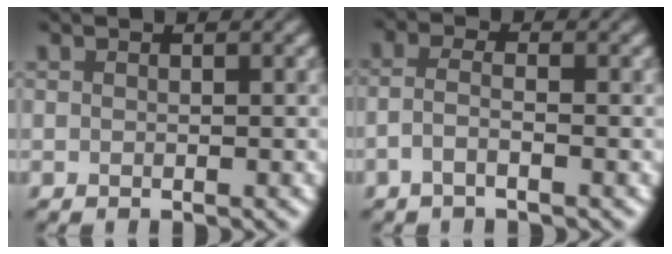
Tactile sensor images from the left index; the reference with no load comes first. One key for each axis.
{"total": 1.9, "fx": -1.0, "fy": 0.6, "fz": 1.5, "tx": -0.033, "ty": 0.008, "tz": -0.027}